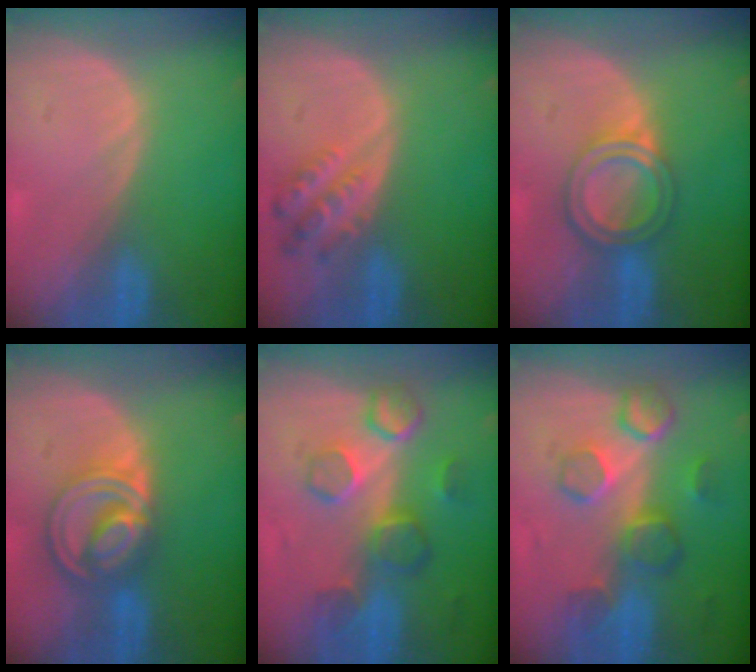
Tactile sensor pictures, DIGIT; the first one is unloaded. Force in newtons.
{"total": 4.9, "press": 4.8, "slide": 1.1}
{"total": 6.1, "press": 5.3, "slide": 3.0}
{"total": 8.7, "press": 7.4, "slide": 4.6}
{"total": 8.5, "press": 7.8, "slide": 3.4}
{"total": 8.5, "press": 7.8, "slide": 3.4}